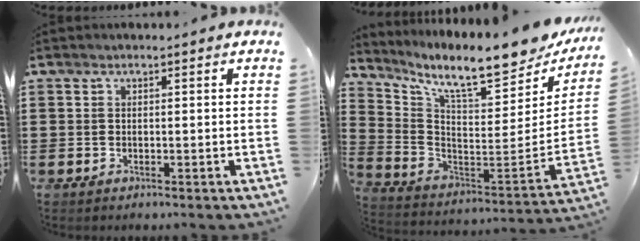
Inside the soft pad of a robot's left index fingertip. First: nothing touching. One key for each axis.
{"total": 9.9, "fx": 8.1, "fy": 0.9, "fz": 5.7, "tx": -0.122, "ty": -0.076, "tz": 0.130}